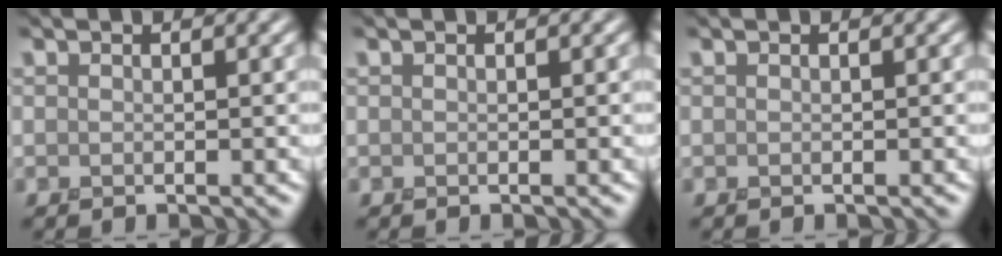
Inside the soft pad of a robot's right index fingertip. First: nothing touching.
{"total": 0.0}
{"total": 0.0}